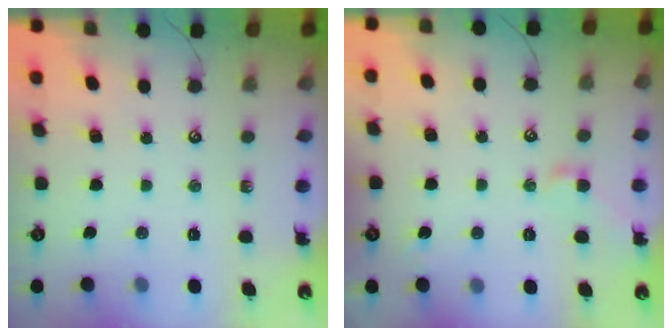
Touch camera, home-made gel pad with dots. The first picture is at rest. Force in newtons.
{"total": 3.7, "press": 3.7, "slide": 0.7}